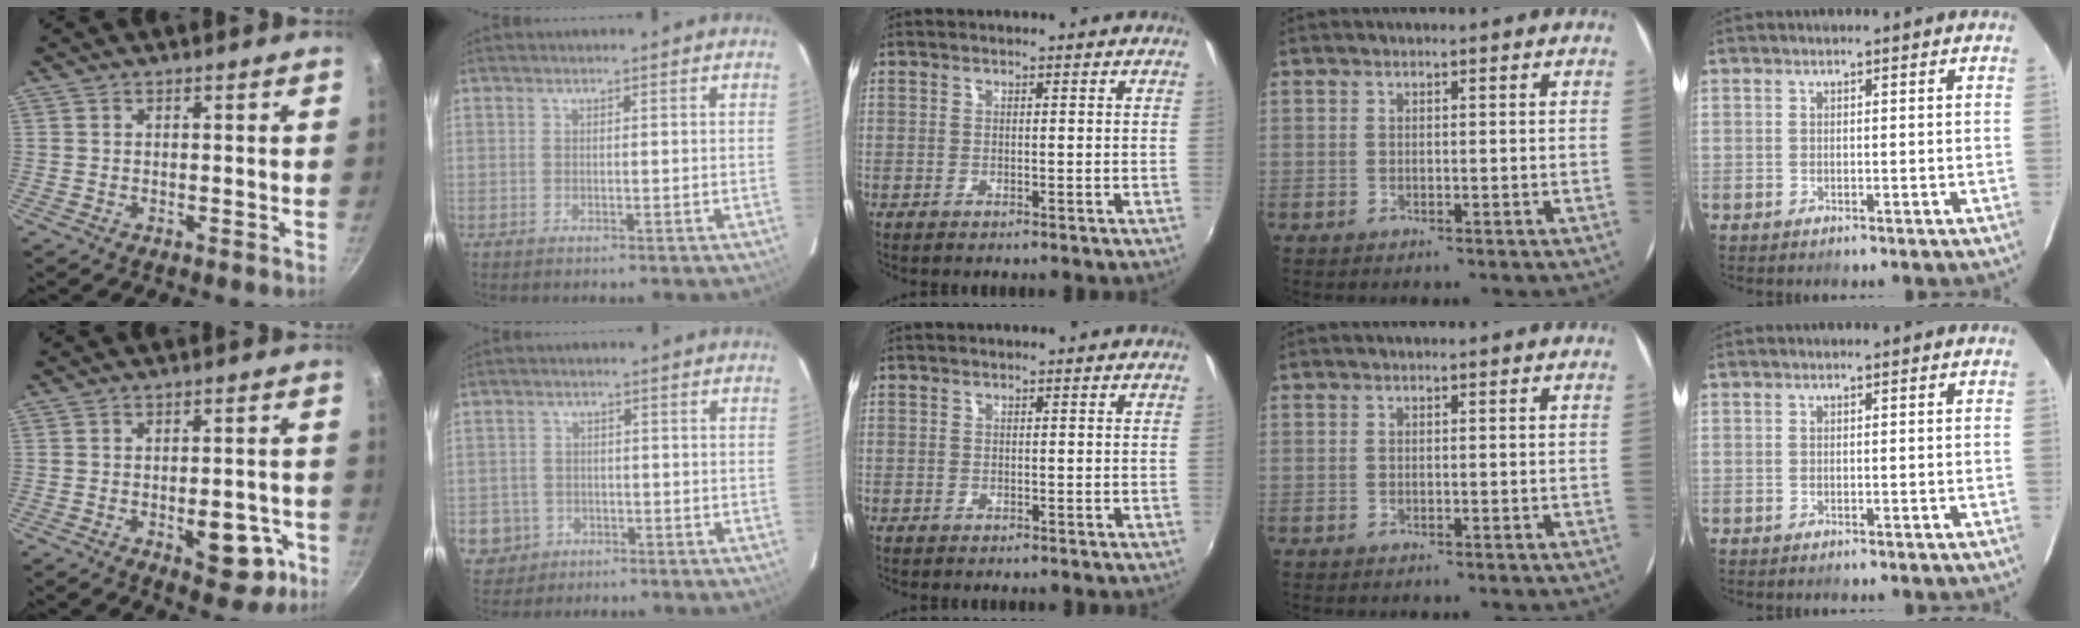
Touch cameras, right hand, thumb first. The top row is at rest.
{"thumb": {"total": 9.8, "force": [-3.3, 5.1, 7.6], "torque": [-0.064, 0.016, -0.035]}, "index": {"total": 6.3, "force": [-2.0, 5.8, 1.2], "torque": [-0.047, 0.018, -0.021]}}